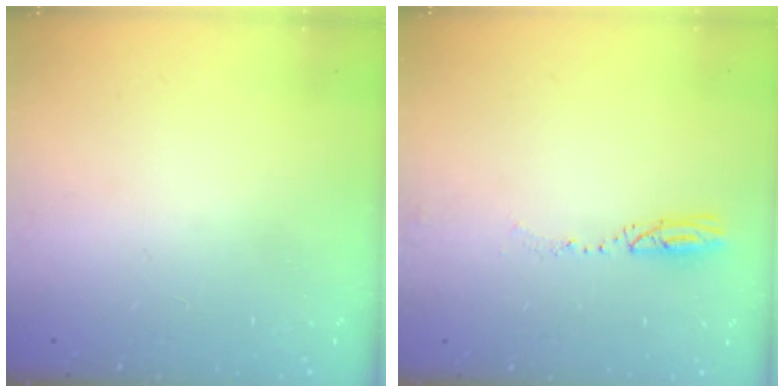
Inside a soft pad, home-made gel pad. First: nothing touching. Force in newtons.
{"total": 3.3, "press": 3.2, "slide": 0.8}